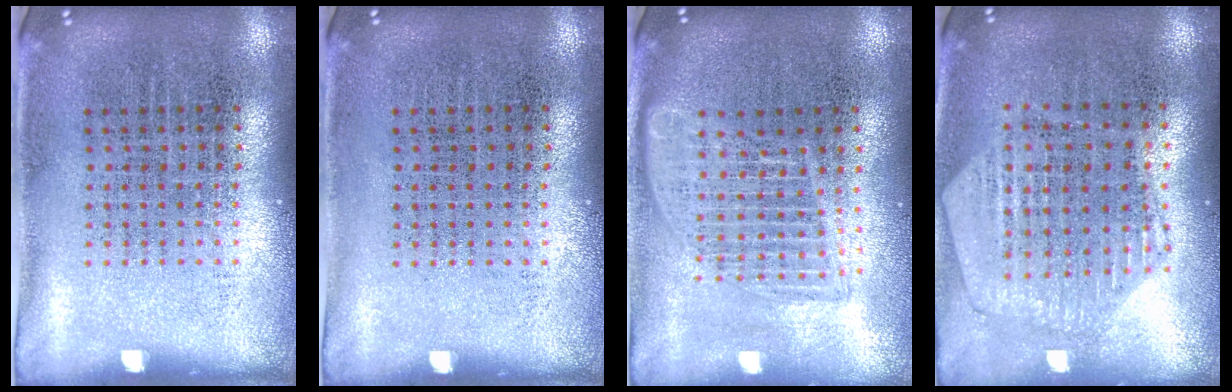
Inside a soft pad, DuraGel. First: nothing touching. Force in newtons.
{"total": 0.0}
{"total": 1.6, "press": 1.5, "slide": 0.8}
{"total": 1.2, "press": 1.2, "slide": 0.2}